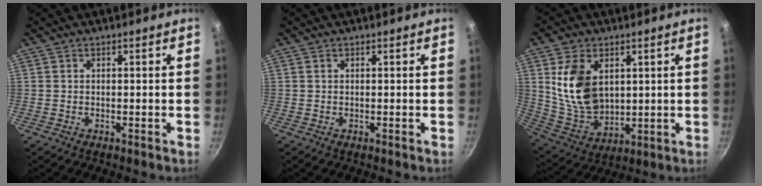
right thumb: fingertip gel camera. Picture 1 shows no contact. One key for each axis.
{"total": 0.0}
{"total": 14.1, "fx": 3.5, "fy": 9.5, "fz": 9.9, "tx": -0.162, "ty": -0.030, "tz": 0.082}